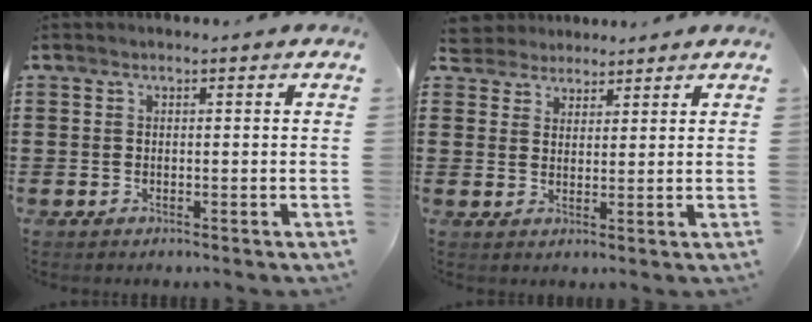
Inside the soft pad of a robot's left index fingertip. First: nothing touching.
{"total": 3.0, "force": [2.7, 1.4, -0.4], "torque": [-0.007, 0.000, 0.050]}